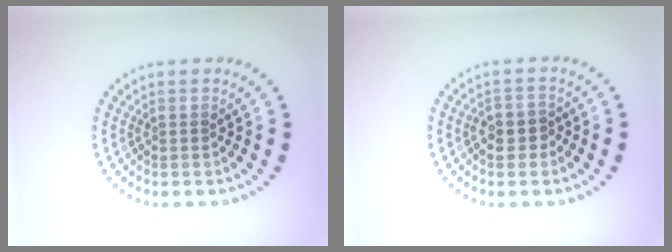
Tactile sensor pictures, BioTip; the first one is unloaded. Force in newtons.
{"total": 1.9, "press": 1.7, "slide": 0.7}